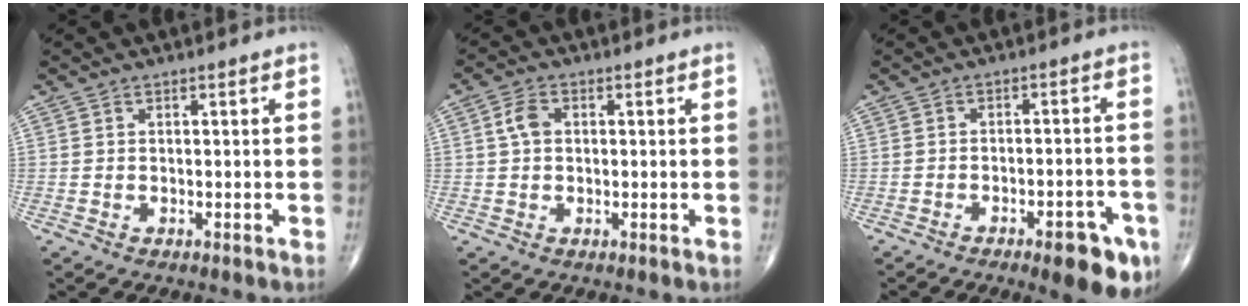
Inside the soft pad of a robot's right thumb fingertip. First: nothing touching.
{"total": 3.4, "force": [0.6, 2.3, 2.4], "torque": [-0.048, 0.007, 0.007]}
{"total": 9.5, "force": [-5.2, 3.0, 7.4], "torque": [-0.076, 0.024, -0.063]}